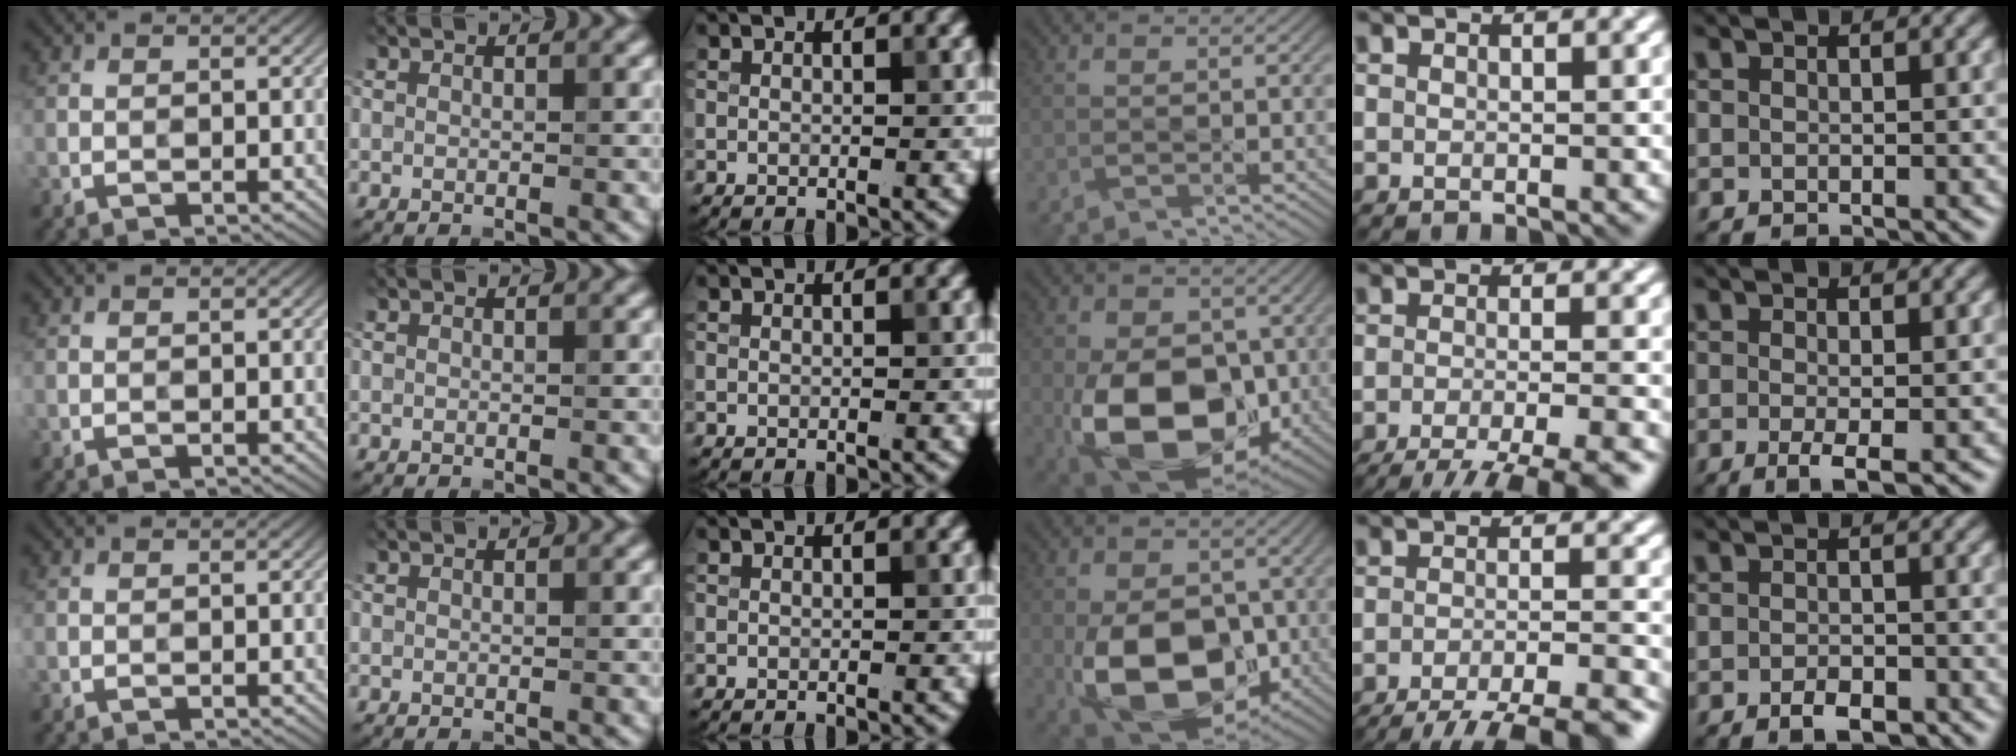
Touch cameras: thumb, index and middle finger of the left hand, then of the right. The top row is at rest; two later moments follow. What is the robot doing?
{"motion": "pour", "object": "bowl"}